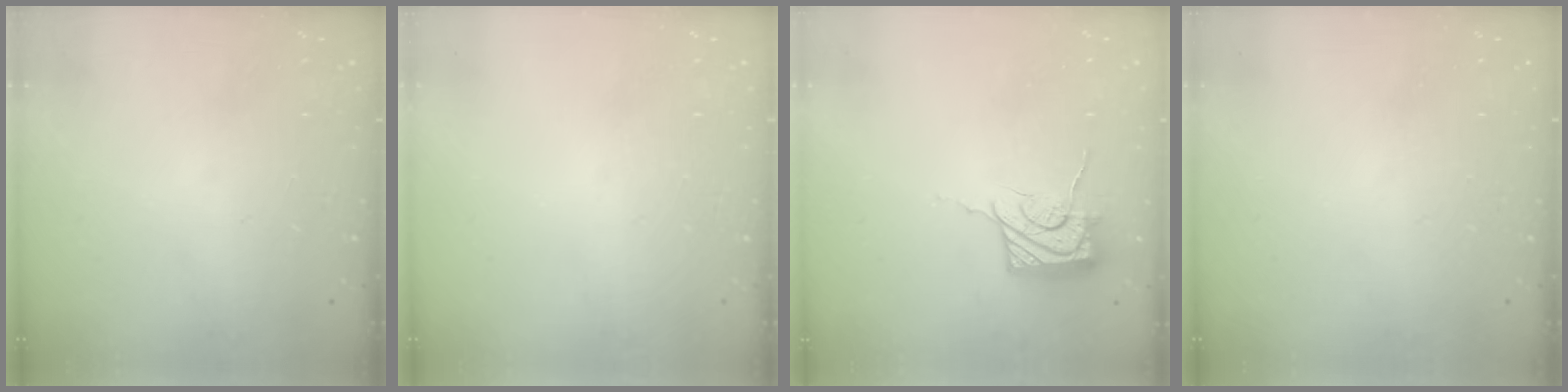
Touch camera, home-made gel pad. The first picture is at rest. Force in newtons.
{"total": 0.0}
{"total": 12.2, "press": 12.0, "slide": 1.8}
{"total": 0.0}